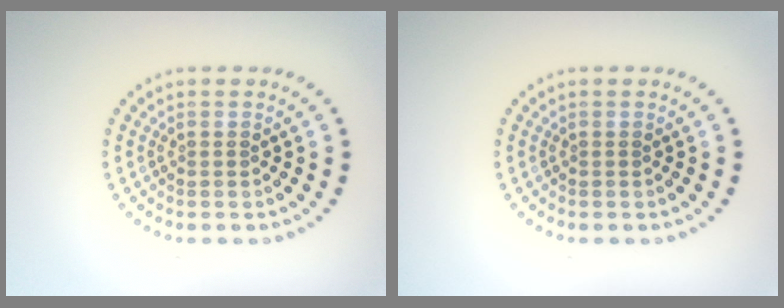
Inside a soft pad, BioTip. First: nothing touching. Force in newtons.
{"total": 0.0}